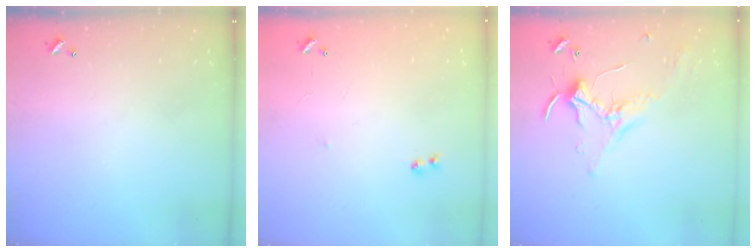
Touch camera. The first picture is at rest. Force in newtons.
{"total": 6.4, "press": 6.4, "slide": 0.8}
{"total": 0.8, "press": 0.7, "slide": 0.4}